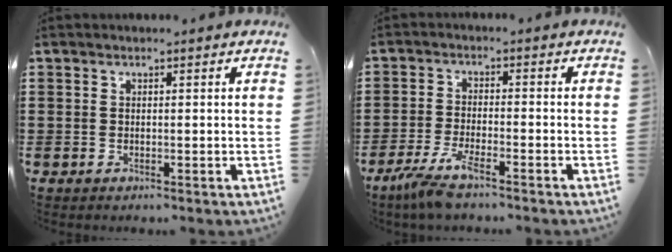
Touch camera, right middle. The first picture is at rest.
{"total": 5.5, "force": [-4.1, 0.4, 3.7], "torque": [-0.095, -0.021, -0.081]}